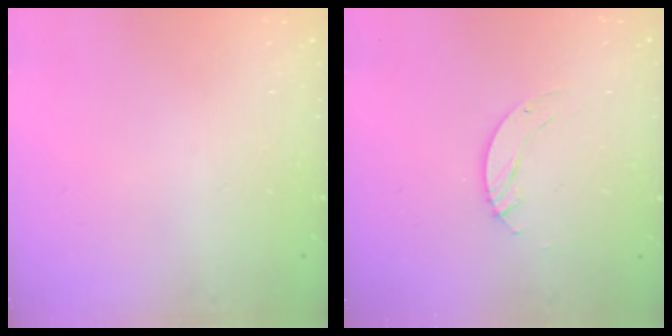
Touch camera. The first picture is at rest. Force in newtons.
{"total": 4.0, "press": 4.0, "slide": 0.3}